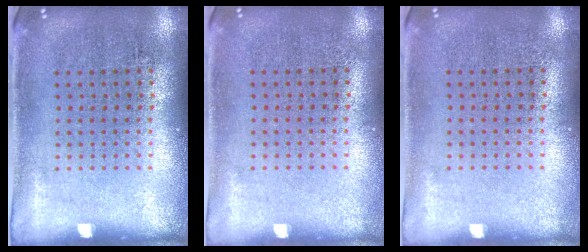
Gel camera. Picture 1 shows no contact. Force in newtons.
{"total": 0.0}
{"total": 0.0}